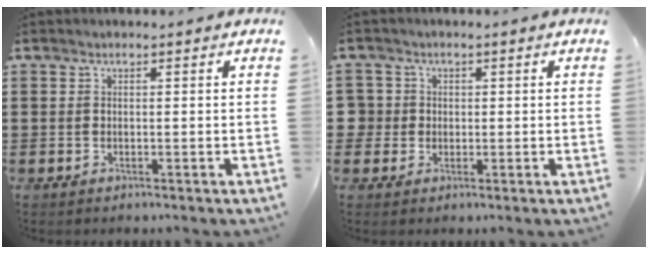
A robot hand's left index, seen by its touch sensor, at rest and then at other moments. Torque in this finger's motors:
{"motor_torque": [0.00, 0.01, 0.00, -0.04]}